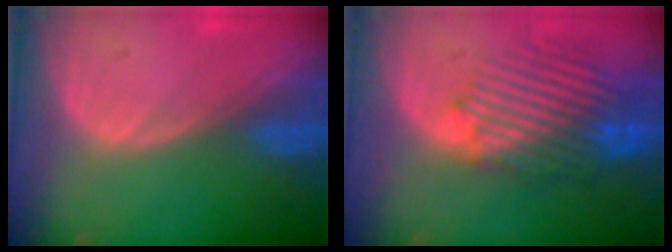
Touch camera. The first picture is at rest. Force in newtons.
{"total": 10.3, "press": 9.3, "slide": 4.4}